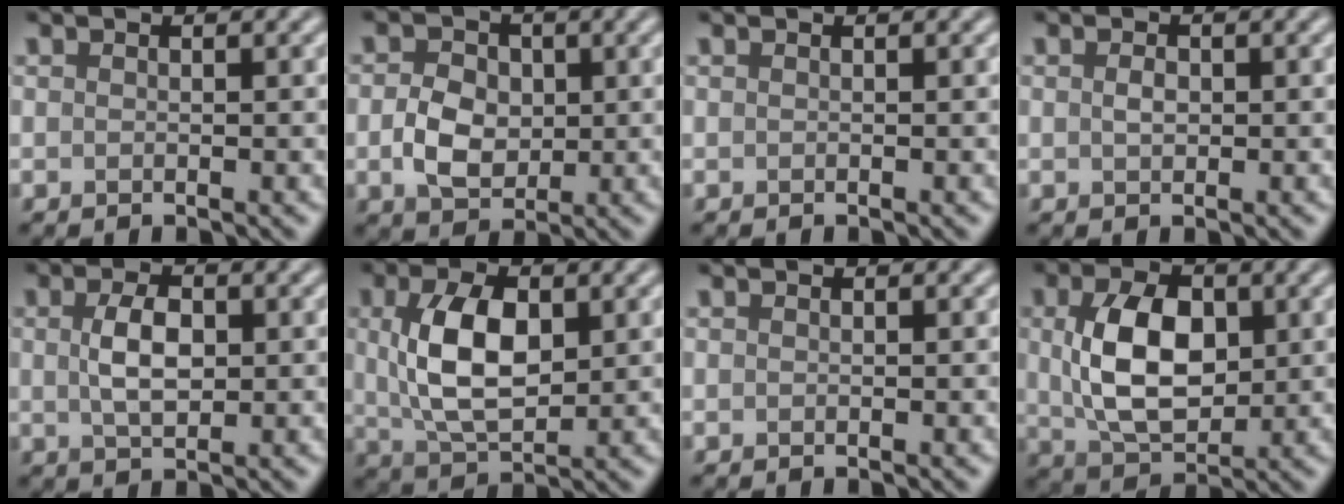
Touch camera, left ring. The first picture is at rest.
{"total": 4.2, "force": [-0.2, 3.1, 2.7], "torque": [-0.053, 0.000, -0.008]}
{"total": 0.0}
{"total": 1.2, "force": [0.1, 0.8, 0.9], "torque": [-0.018, 0.001, 0.002]}
{"total": 3.7, "force": [0.4, 2.0, 3.1], "torque": [-0.069, 0.002, 0.008]}
{"total": 7.1, "force": [1.1, 3.8, 5.9], "torque": [-0.117, 0.003, 0.024]}
{"total": 0.0}
{"total": 7.6, "force": [0.8, 4.7, 5.9], "torque": [-0.117, 0.000, 0.019]}